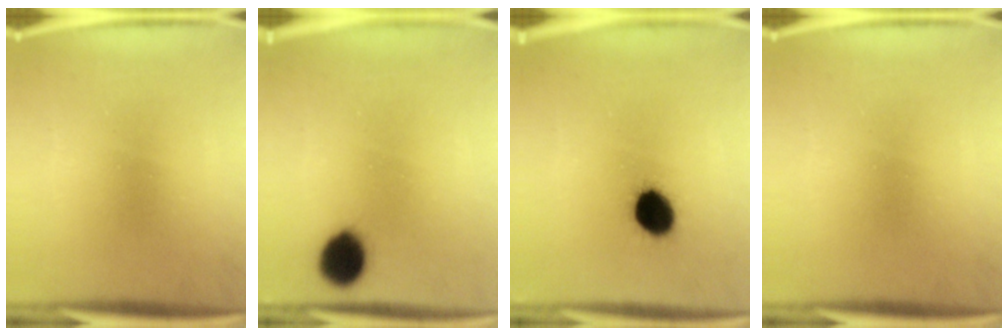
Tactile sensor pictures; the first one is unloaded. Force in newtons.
{"total": 9.1}
{"total": 8.9}
{"total": 0.0}